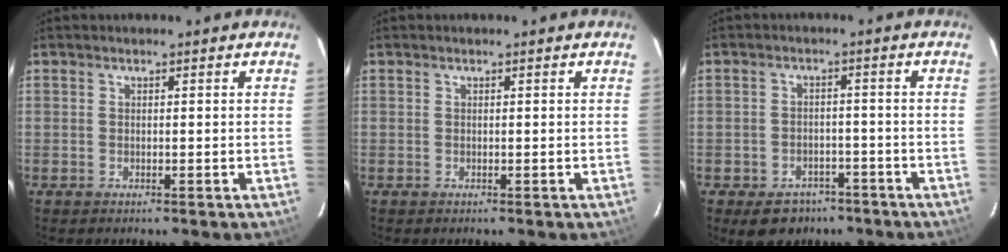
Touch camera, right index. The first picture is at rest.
{"total": 0.0}
{"total": 7.7, "force": [-5.3, 5.1, 2.2], "torque": [-0.049, 0.015, -0.061]}